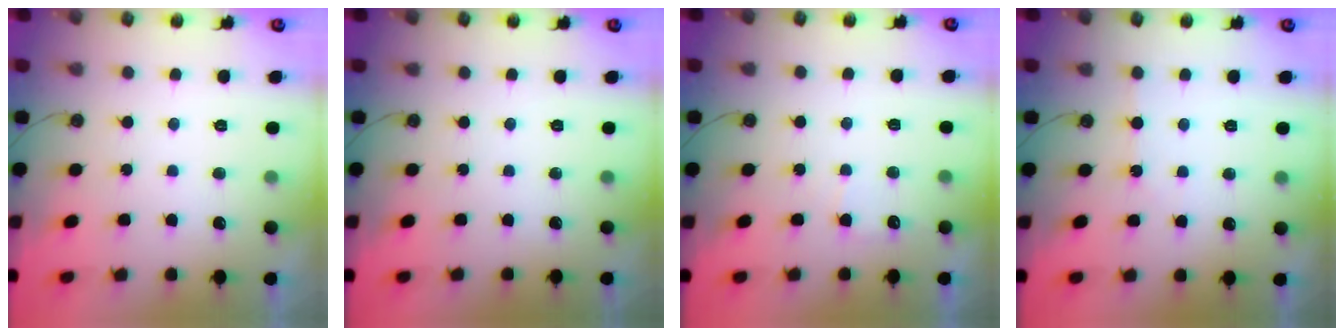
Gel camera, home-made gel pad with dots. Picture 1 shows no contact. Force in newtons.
{"total": 0.0}
{"total": 5.2, "press": 5.2, "slide": 0.6}
{"total": 2.4, "press": 2.4, "slide": 0.4}